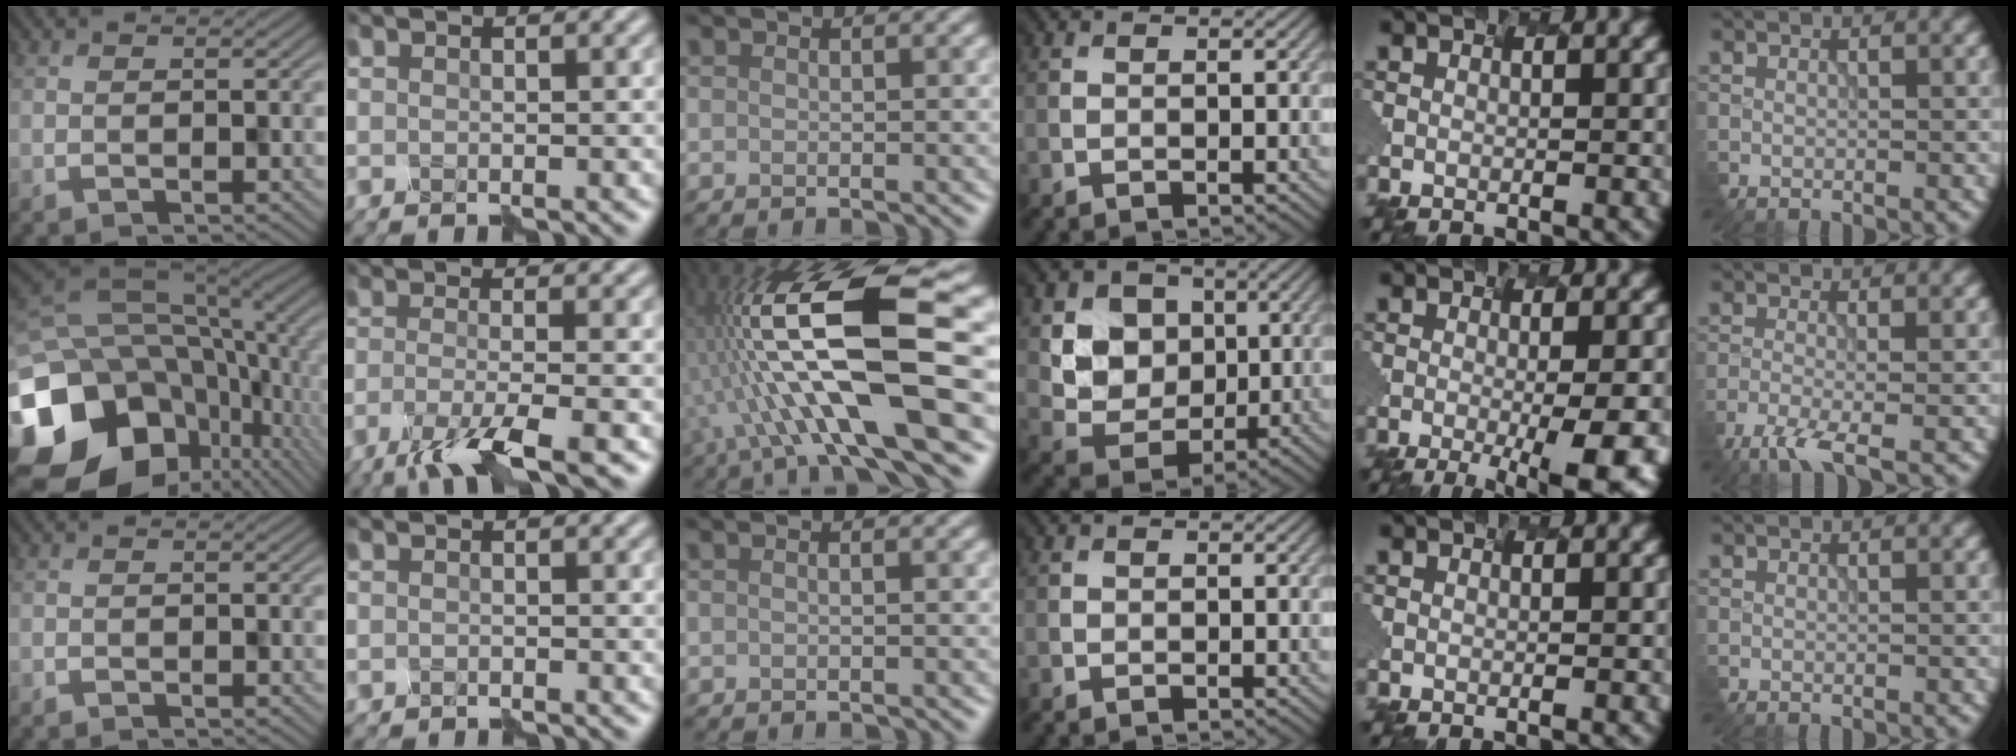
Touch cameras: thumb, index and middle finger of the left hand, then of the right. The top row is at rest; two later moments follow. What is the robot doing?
{"motion": "disassemble", "object": "velcro strap"}